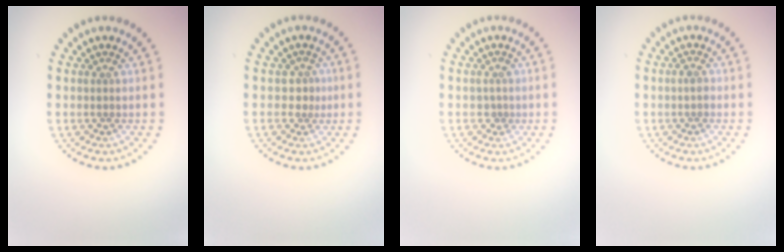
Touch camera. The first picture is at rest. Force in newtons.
{"total": 1.2, "press": 0.7, "slide": 1.0}
{"total": 0.9, "press": 0.8, "slide": 0.5}
{"total": 0.9, "press": 0.8, "slide": 0.2}